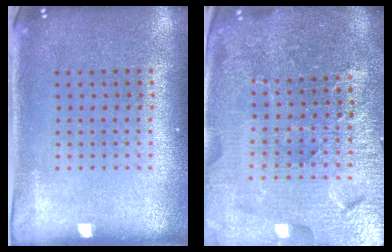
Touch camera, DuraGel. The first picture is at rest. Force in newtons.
{"total": 5.6, "press": 5.1, "slide": 2.3}